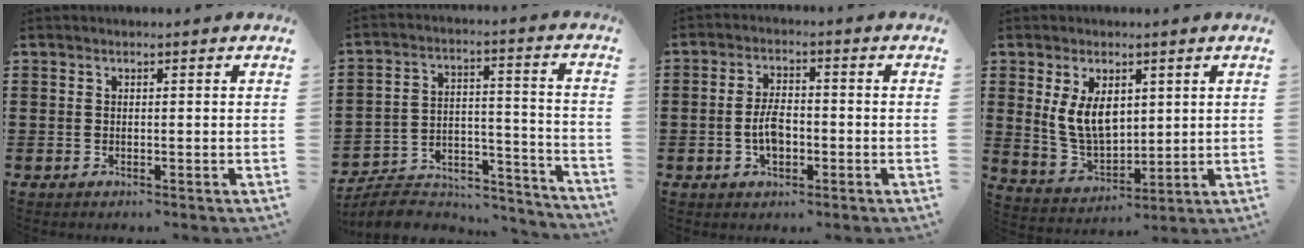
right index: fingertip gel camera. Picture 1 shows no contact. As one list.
[{"total": 7.0, "force": [-6.3, 2.2, 2.0], "torque": [-0.037, 0.011, -0.123]}, {"total": 4.6, "force": [-1.1, 2.1, 3.9], "torque": [-0.084, 0.001, -0.022]}, {"total": 7.5, "force": [2.2, 4.6, 5.5], "torque": [-0.132, 0.008, 0.039]}]